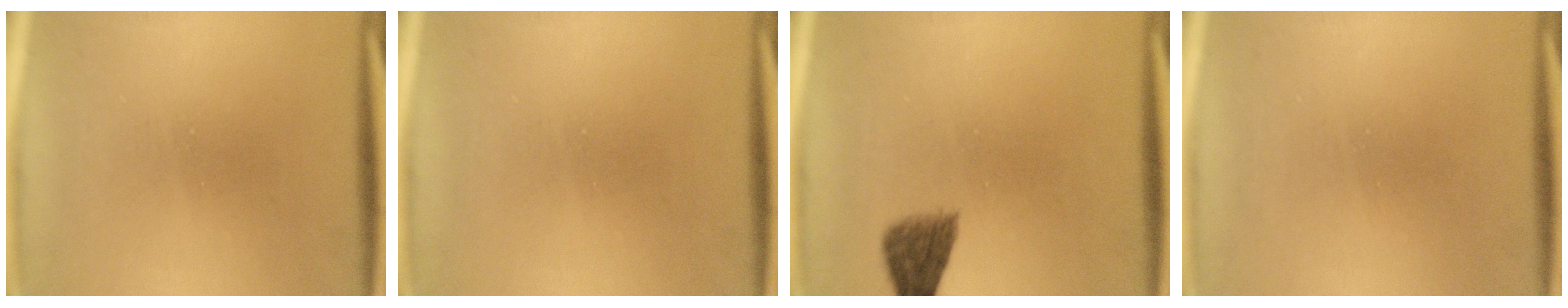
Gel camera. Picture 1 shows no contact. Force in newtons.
{"total": 0.0}
{"total": 3.7}
{"total": 1.9}